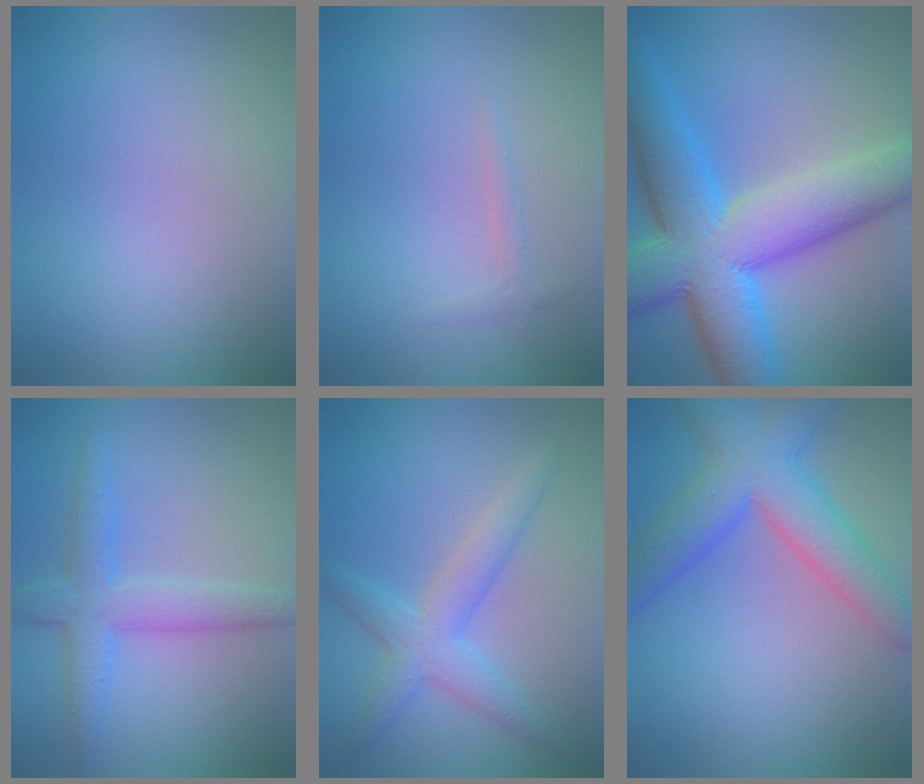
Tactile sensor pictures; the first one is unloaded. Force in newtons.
{"total": 0.9, "press": 0.9, "slide": 0.1}
{"total": 12.8, "press": 12.8, "slide": 0.2}
{"total": 4.0, "press": 4.0, "slide": 0.1}
{"total": 3.5, "press": 3.5, "slide": 0.2}
{"total": 7.0, "press": 7.0, "slide": 0.3}